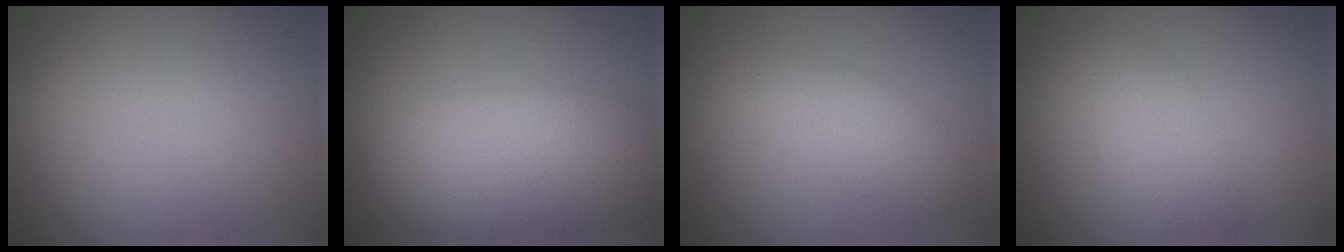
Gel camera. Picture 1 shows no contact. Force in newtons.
{"total": 8.7, "press": 8.7, "slide": 0.7}
{"total": 2.9, "press": 2.9, "slide": 0.0}
{"total": 2.8, "press": 2.8, "slide": 0.1}